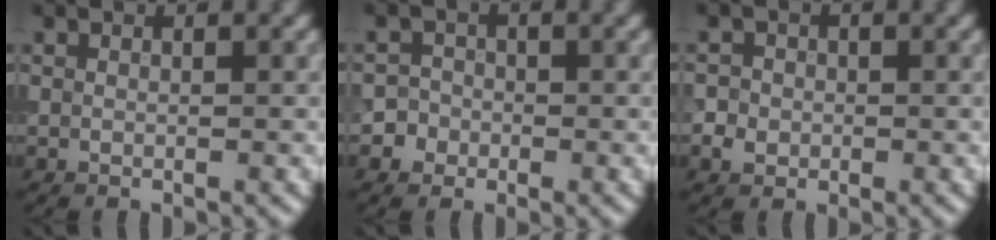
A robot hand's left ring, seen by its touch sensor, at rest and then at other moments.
{"total": 2.6, "force": [-1.0, 2.4, 0.2], "torque": [0.026, 0.006, -0.026]}
{"total": 2.2, "force": [-0.4, 2.1, 0.6], "torque": [0.005, 0.005, -0.012]}